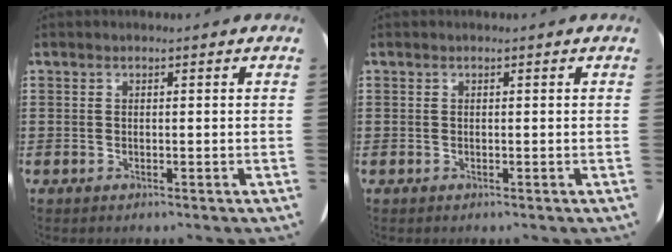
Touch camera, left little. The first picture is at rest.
{"total": 0.0}